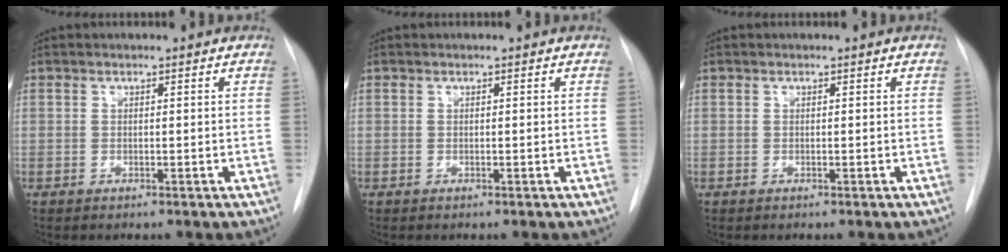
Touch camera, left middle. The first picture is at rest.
{"total": 0.0}
{"total": 0.0}